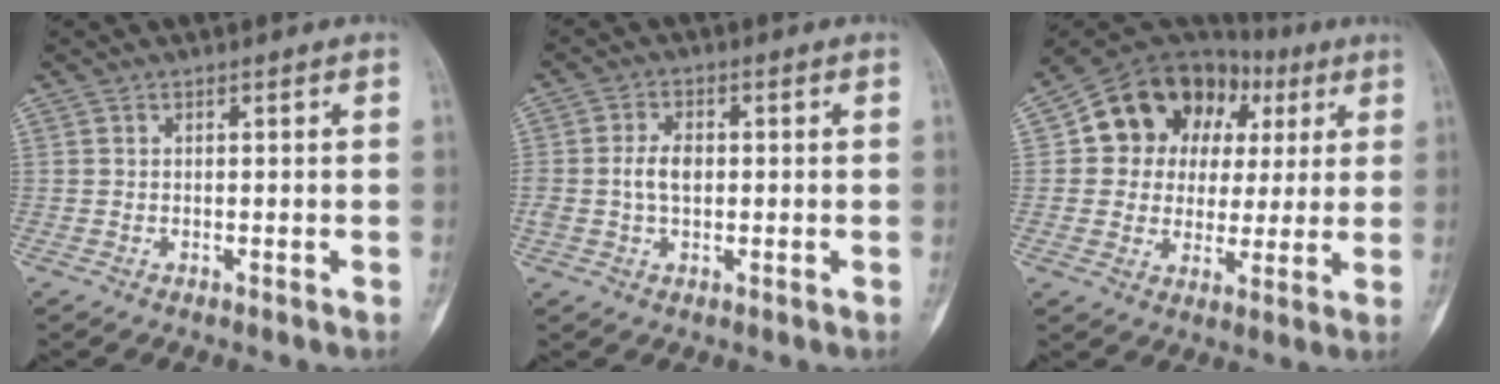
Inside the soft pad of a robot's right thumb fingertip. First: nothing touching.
{"total": 4.4, "force": [0.0, 2.7, 3.4], "torque": [-0.068, 0.009, -0.001]}
{"total": 17.3, "force": [4.9, 14.1, 8.8], "torque": [-0.086, 0.031, 0.082]}